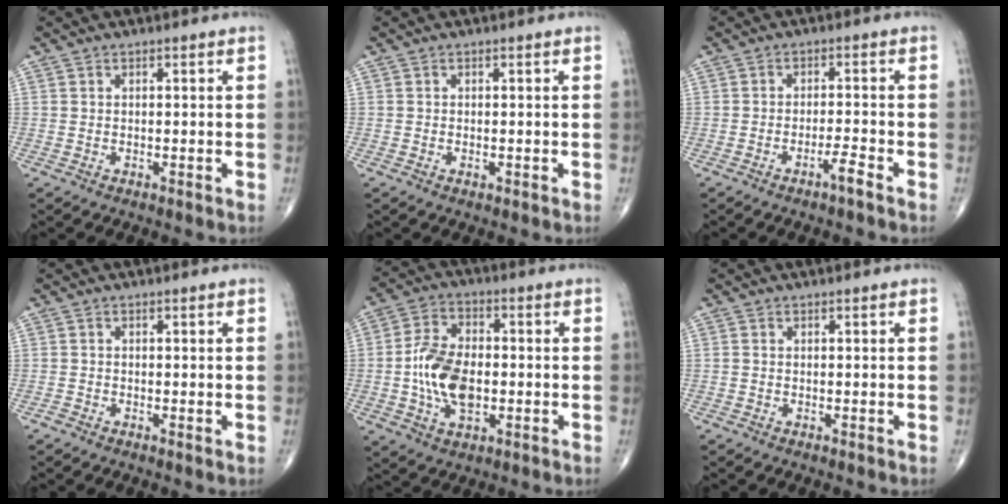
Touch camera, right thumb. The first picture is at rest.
{"total": 0.6, "force": [-0.2, 0.4, 0.5], "torque": [-0.009, -0.002, -0.004]}
{"total": 2.0, "force": [-1.4, 0.0, 1.4], "torque": [-0.029, 0.006, -0.028]}
{"total": 0.7, "force": [-0.4, 0.3, 0.5], "torque": [-0.009, -0.003, -0.013]}
{"total": 12.3, "force": [-1.5, 7.3, 9.8], "torque": [-0.174, 0.011, -0.032]}
{"total": 0.0}